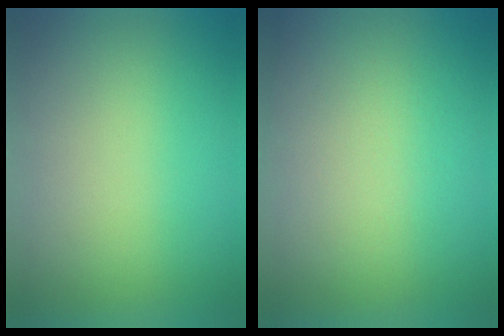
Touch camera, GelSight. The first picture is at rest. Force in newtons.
{"total": 3.0}